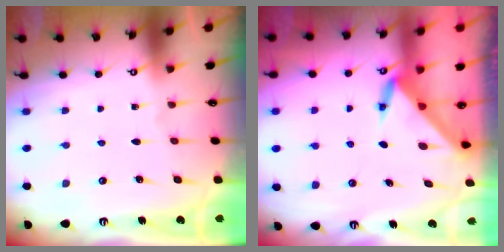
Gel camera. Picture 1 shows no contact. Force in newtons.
{"total": 3.3, "press": 3.3, "slide": 0.2}